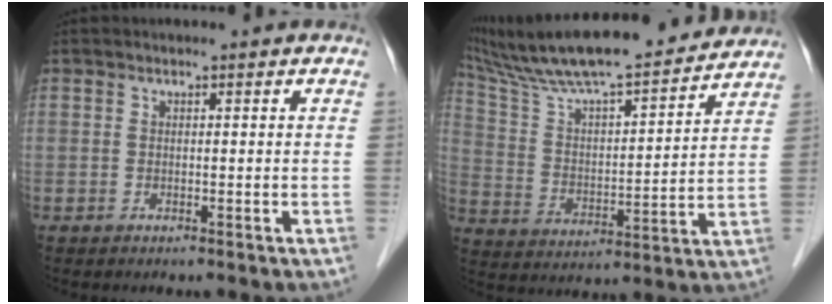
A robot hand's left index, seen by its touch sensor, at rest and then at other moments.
{"total": 23.2, "force": [20.4, 2.6, 10.8], "torque": [-0.190, 0.026, 0.322]}